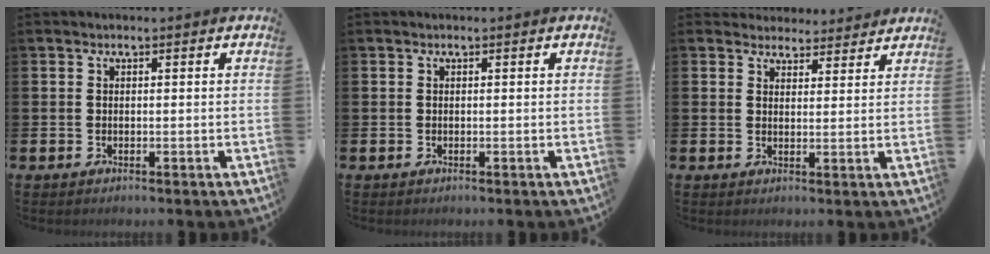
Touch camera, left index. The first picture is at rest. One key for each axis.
{"total": 0.0}
{"total": 3.8, "fx": 3.6, "fy": 1.1, "fz": -0.1, "tx": 0.003, "ty": -0.024, "tz": 0.064}